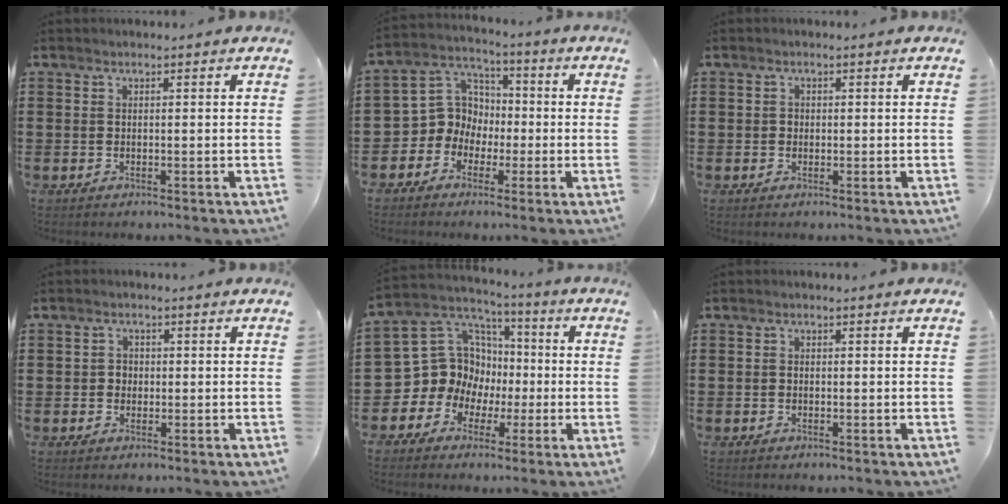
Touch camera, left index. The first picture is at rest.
{"total": 7.7, "force": [-2.0, 7.3, 1.8], "torque": [-0.083, 0.006, -0.046]}
{"total": 0.8, "force": [0.0, 0.8, 0.2], "torque": [-0.008, 0.006, 0.000]}
{"total": 1.6, "force": [-0.1, 1.5, 0.5], "torque": [-0.015, 0.007, -0.005]}
{"total": 12.0, "force": [0.0, 11.6, 3.0], "torque": [-0.110, -0.019, 0.010]}
{"total": 0.6, "force": [-0.3, 0.5, 0.2], "torque": [-0.005, 0.001, -0.007]}